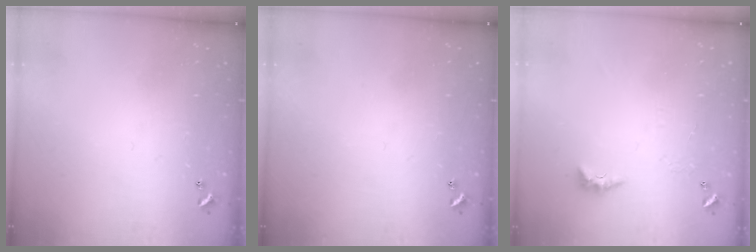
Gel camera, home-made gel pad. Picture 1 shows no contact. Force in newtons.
{"total": 0.0}
{"total": 3.0, "press": 2.9, "slide": 0.7}